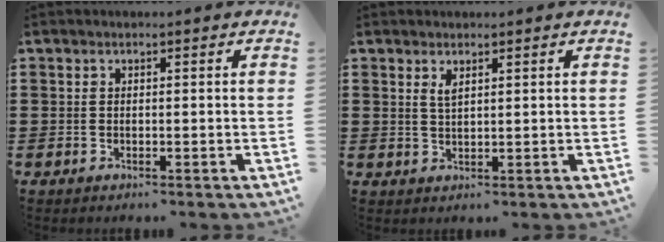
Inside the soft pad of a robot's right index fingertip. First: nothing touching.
{"total": 1.8, "force": [1.1, 0.5, 1.3], "torque": [-0.027, 0.002, 0.019]}